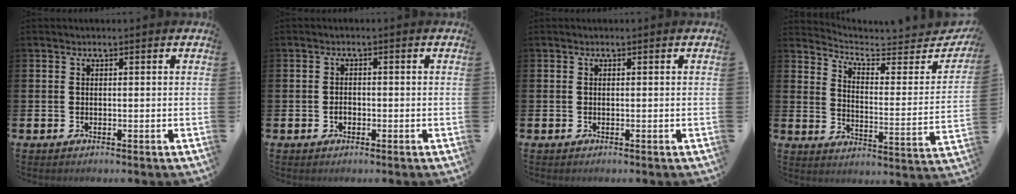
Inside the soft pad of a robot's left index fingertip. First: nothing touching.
{"total": 1.3, "force": [-0.5, 1.0, 0.7], "torque": [-0.014, 0.004, -0.010]}
{"total": 0.0}
{"total": 4.6, "force": [4.3, 0.9, 1.5], "torque": [-0.042, -0.046, 0.064]}